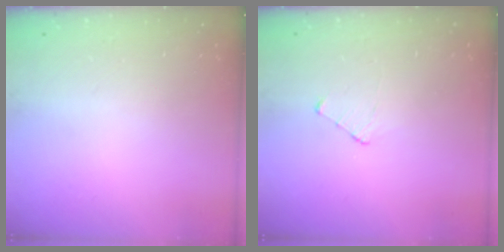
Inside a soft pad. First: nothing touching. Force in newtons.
{"total": 3.9, "press": 3.8, "slide": 0.4}